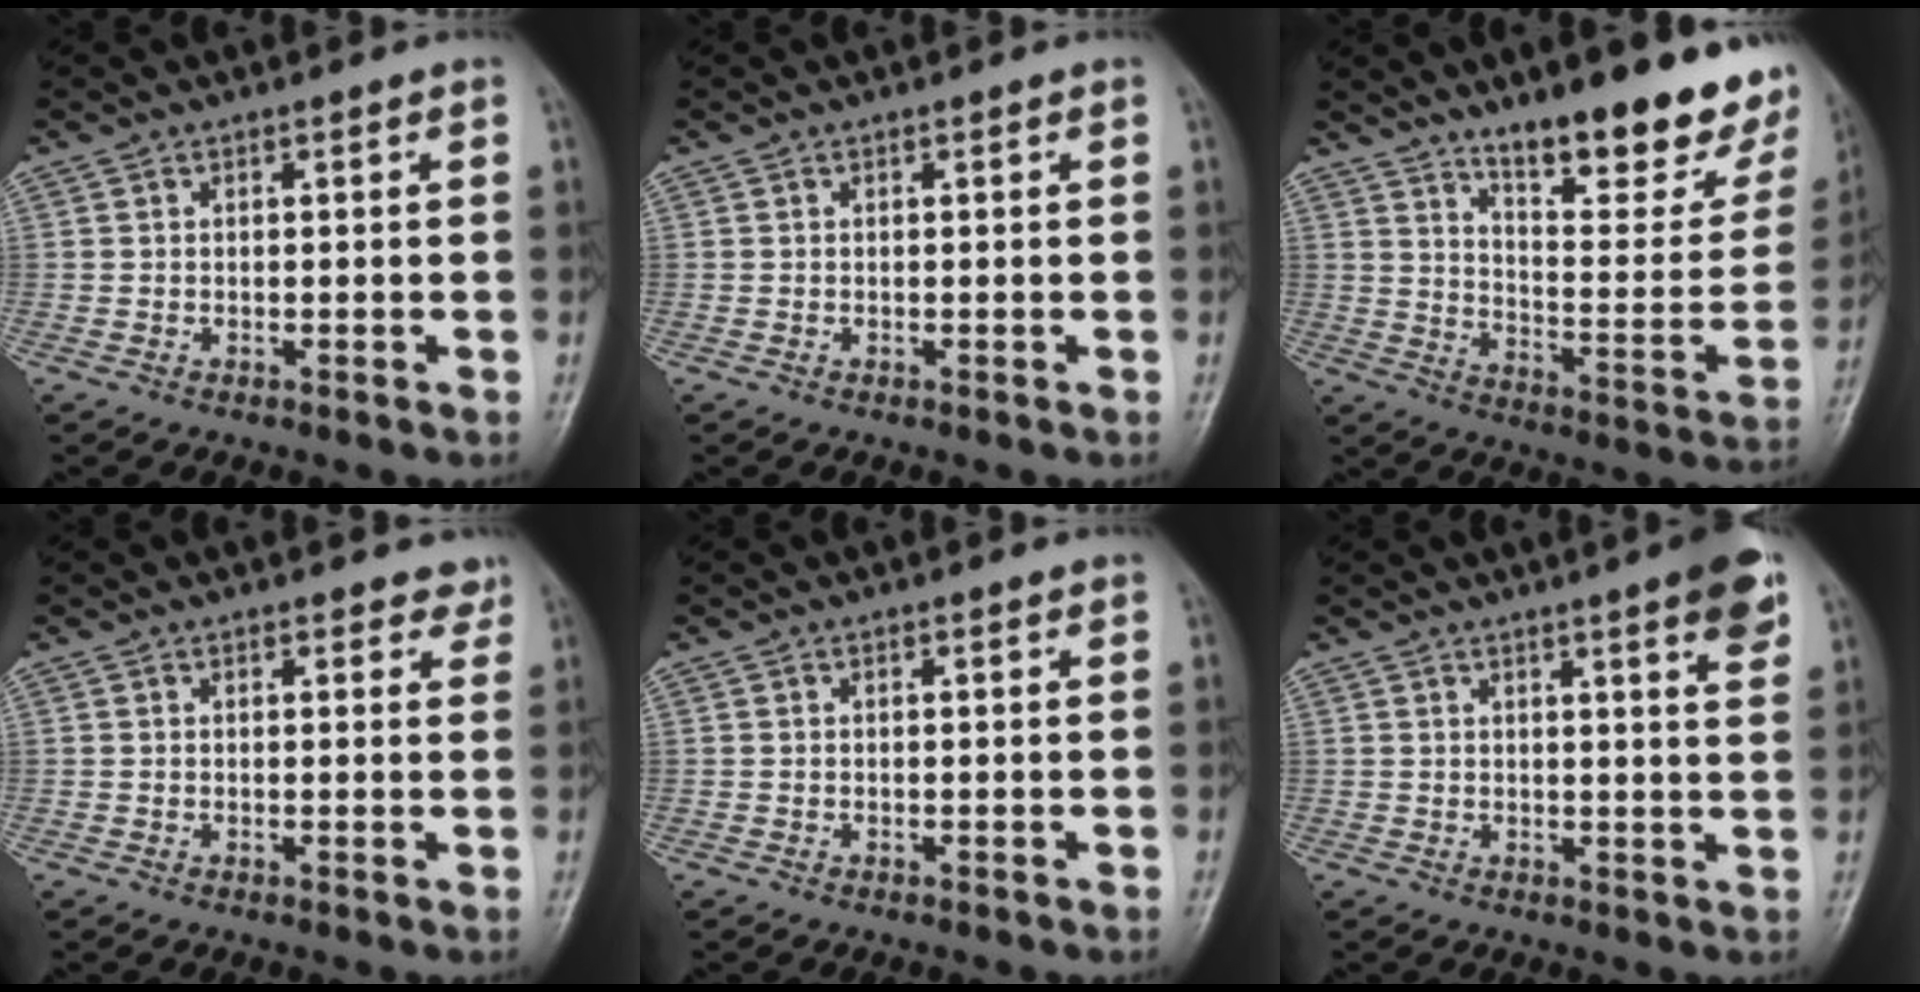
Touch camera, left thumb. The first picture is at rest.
{"total": 0.0}
{"total": 22.5, "force": [15.8, 6.4, 14.7], "torque": [-0.161, -0.101, 0.231]}
{"total": 3.3, "force": [2.8, 1.5, 0.8], "torque": [0.021, -0.012, 0.022]}
{"total": 0.6, "force": [0.5, 0.1, 0.4], "torque": [-0.006, -0.001, 0.007]}
{"total": 7.2, "force": [4.3, 0.8, 5.7], "torque": [-0.065, -0.017, 0.053]}